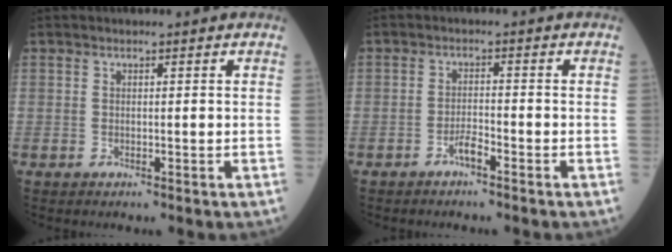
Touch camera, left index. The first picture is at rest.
{"total": 2.0, "force": [-1.6, 0.2, 1.2], "torque": [-0.025, 0.001, -0.031]}